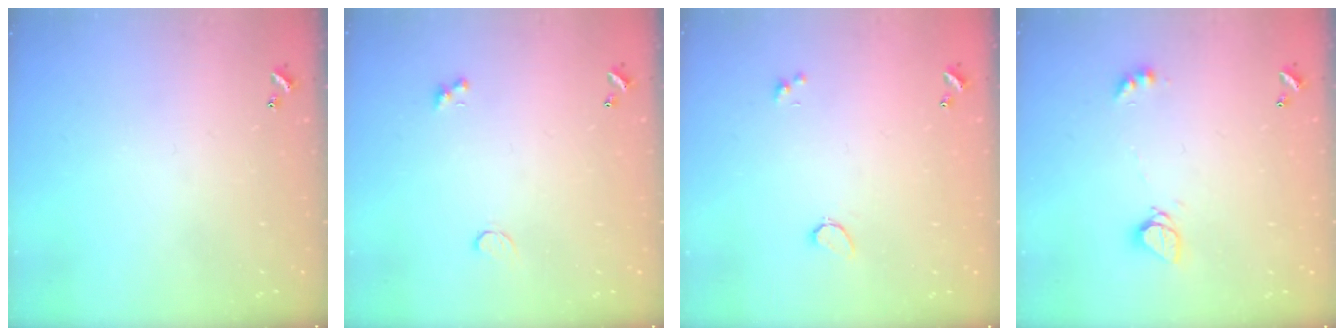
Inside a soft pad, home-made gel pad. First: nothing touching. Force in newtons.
{"total": 0.8, "press": 0.7, "slide": 0.4}
{"total": 0.6, "press": 0.4, "slide": 0.5}
{"total": 4.9, "press": 4.9, "slide": 0.2}